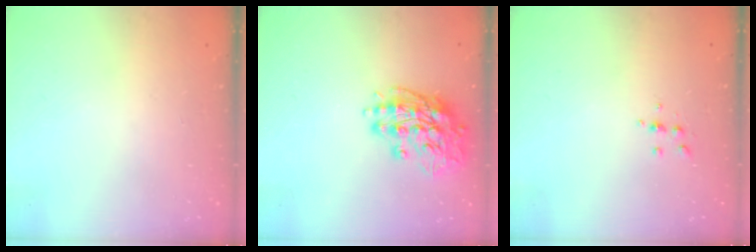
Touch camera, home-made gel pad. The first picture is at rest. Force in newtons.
{"total": 15.4, "press": 15.2, "slide": 2.6}
{"total": 4.9, "press": 4.8, "slide": 1.1}